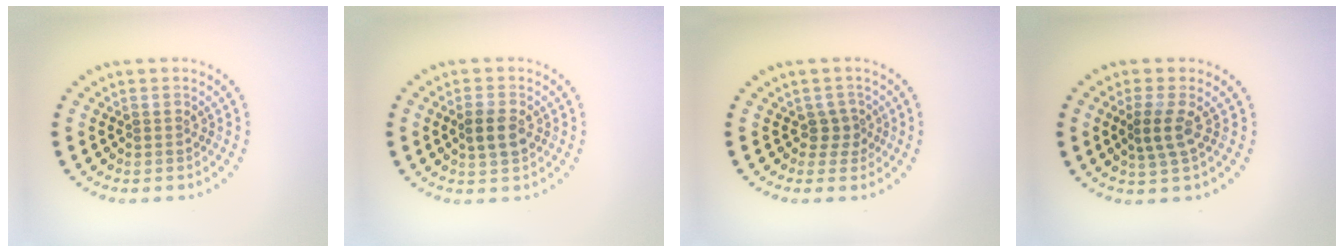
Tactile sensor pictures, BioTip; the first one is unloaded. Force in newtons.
{"total": 2.4, "press": 2.4, "slide": 0.4}
{"total": 1.7, "press": 1.1, "slide": 1.3}
{"total": 2.2, "press": 1.9, "slide": 1.2}